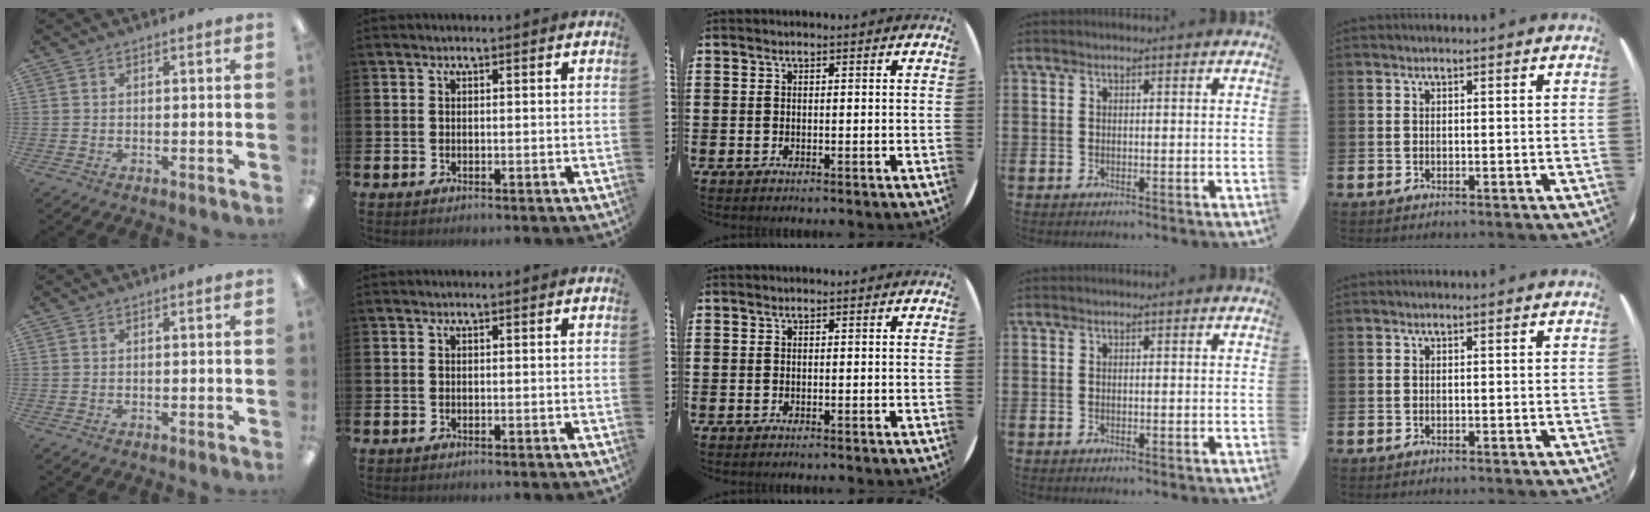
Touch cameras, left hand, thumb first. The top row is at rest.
{}